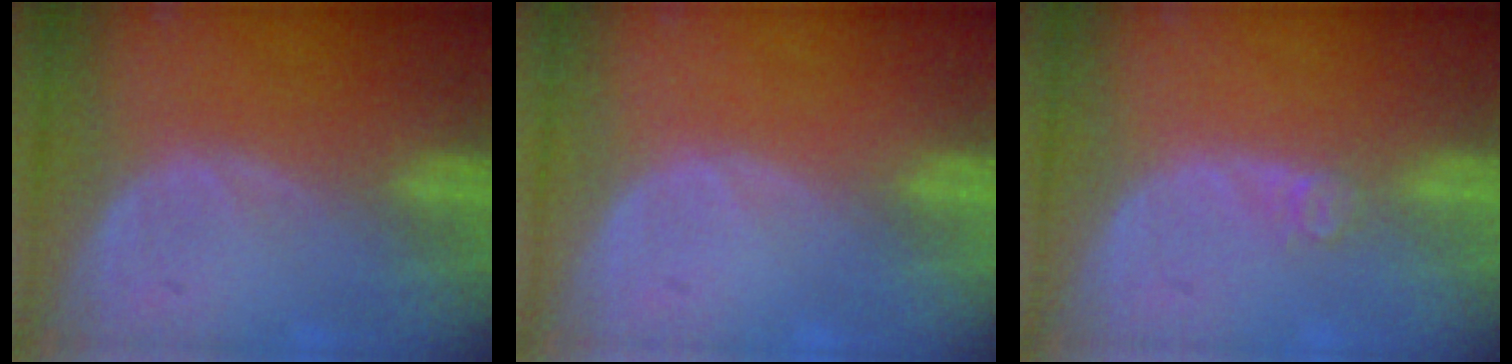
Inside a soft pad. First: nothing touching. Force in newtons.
{"total": 0.0}
{"total": 2.0, "press": 1.6, "slide": 1.1}